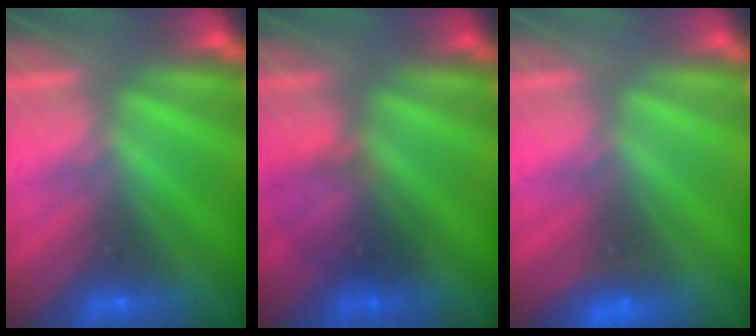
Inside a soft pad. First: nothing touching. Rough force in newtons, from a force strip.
{"total": 2.8}
{"total": 2.3}